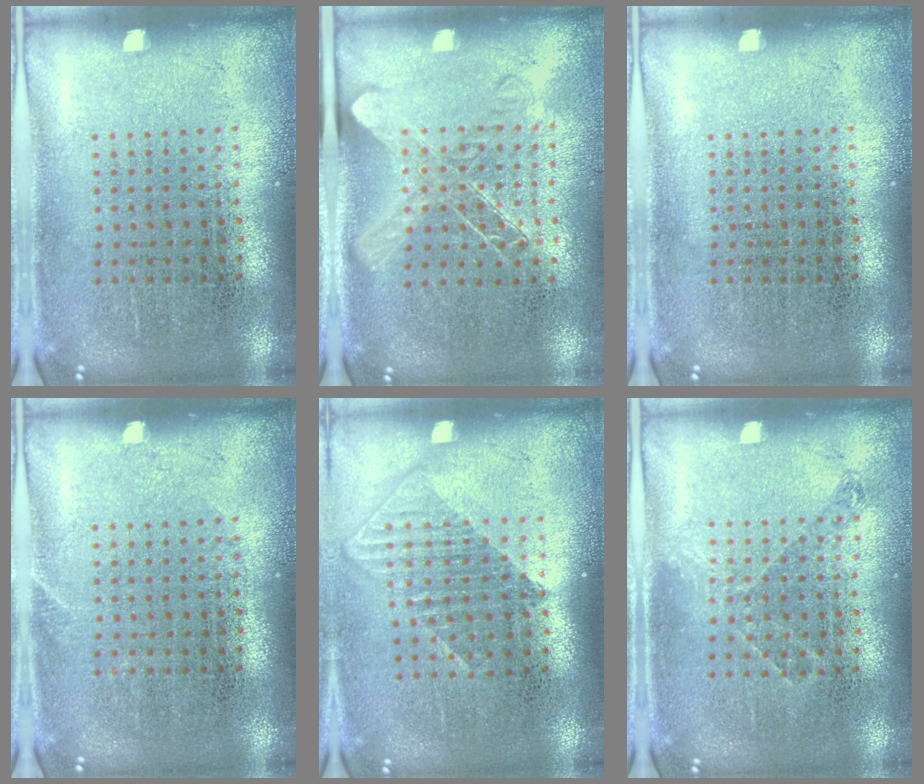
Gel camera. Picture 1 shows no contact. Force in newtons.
{"total": 1.3, "press": 1.2, "slide": 0.7}
{"total": 0.0}
{"total": 0.5, "press": 0.5, "slide": 0.1}
{"total": 1.3, "press": 1.1, "slide": 0.7}
{"total": 0.9, "press": 0.7, "slide": 0.5}